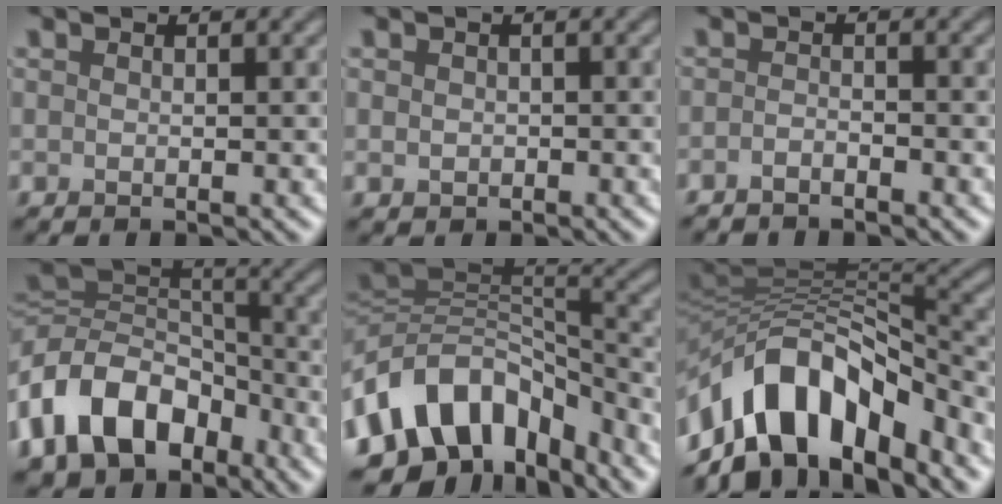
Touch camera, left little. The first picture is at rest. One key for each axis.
{"total": 0.8, "fx": -0.1, "fy": 0.8, "fz": 0.3, "tx": -0.001, "ty": -0.004, "tz": -0.005}
{"total": 1.2, "fx": -1.1, "fy": 0.2, "fz": 0.4, "tx": -0.008, "ty": 0.000, "tz": -0.024}
{"total": 11.4, "fx": -5.5, "fy": 7.8, "fz": 6.2, "tx": -0.122, "ty": 0.004, "tz": -0.113}
{"total": 11.1, "fx": -5.4, "fy": 7.4, "fz": 6.2, "tx": -0.112, "ty": 0.018, "tz": -0.102}
{"total": 10.7, "fx": -5.9, "fy": 5.5, "fz": 7.1, "tx": -0.108, "ty": 0.012, "tz": -0.105}